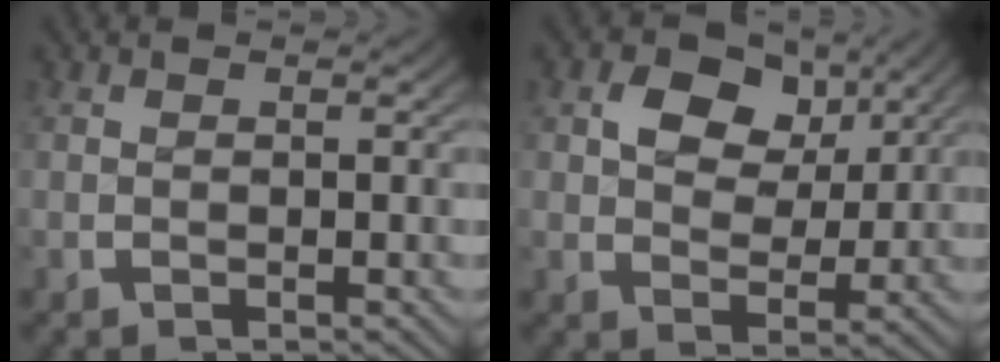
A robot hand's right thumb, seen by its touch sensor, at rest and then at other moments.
{"total": 5.2, "force": [1.9, 3.8, 2.9], "torque": [-0.051, -0.014, 0.032]}